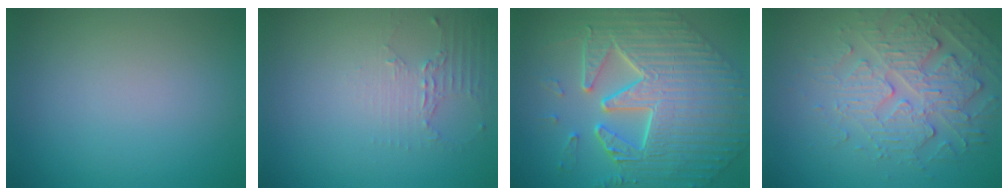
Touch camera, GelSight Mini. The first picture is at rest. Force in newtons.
{"total": 2.0, "press": 1.5, "slide": 1.4}
{"total": 10.4, "press": 7.4, "slide": 7.3}
{"total": 4.7, "press": 4.2, "slide": 2.3}